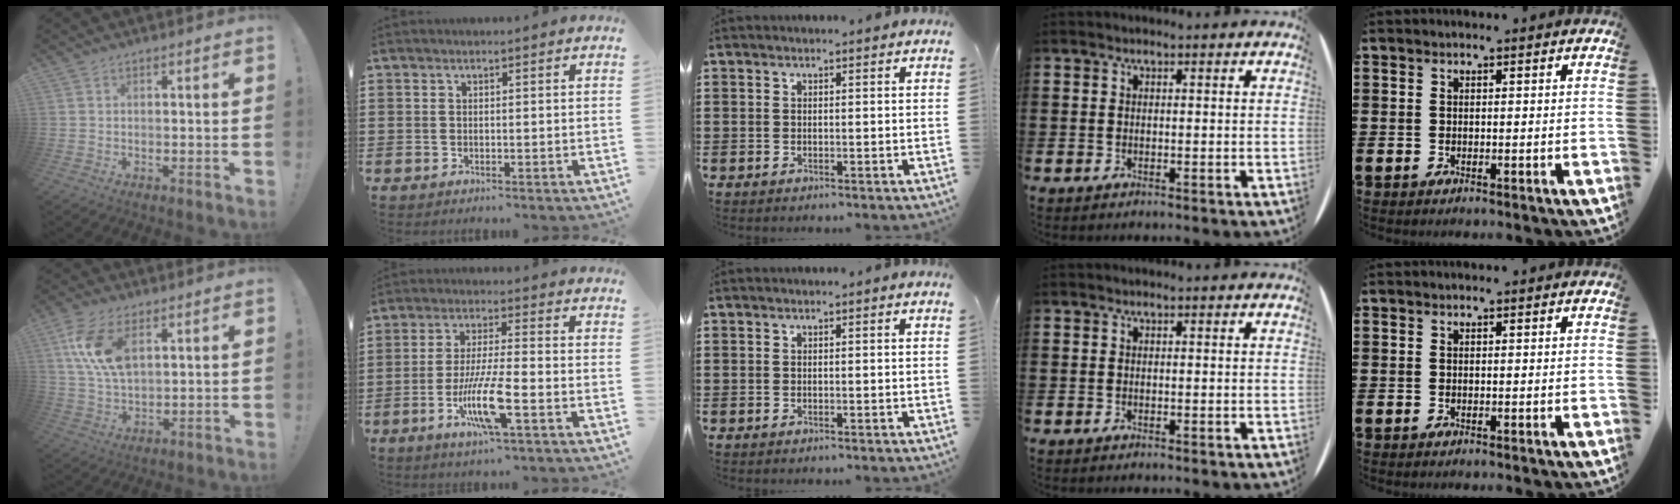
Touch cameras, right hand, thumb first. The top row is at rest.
{"thumb": {"total": 11.8, "force": [4.9, 6.1, 8.8], "torque": [-0.176, -0.014, 0.091]}, "index": {"total": 9.4, "force": [-3.8, 1.2, 8.6], "torque": [-0.178, -0.016, -0.073]}}